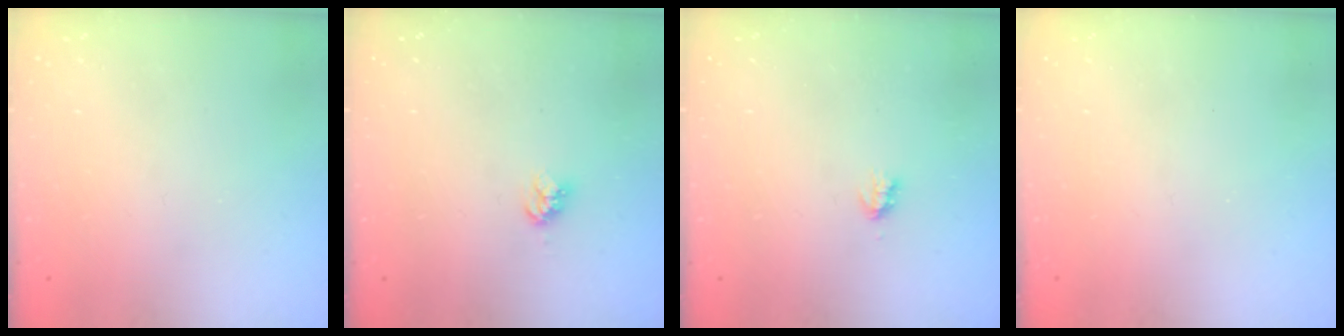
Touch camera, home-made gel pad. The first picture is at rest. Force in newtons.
{"total": 3.9, "press": 3.9, "slide": 0.4}
{"total": 1.9, "press": 1.8, "slide": 0.4}
{"total": 0.0}